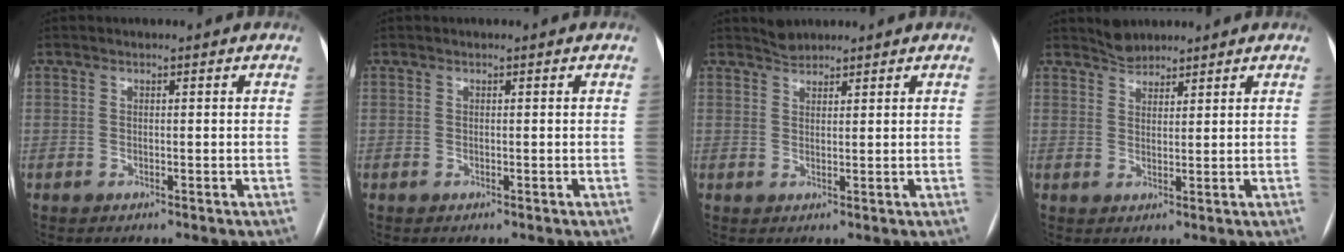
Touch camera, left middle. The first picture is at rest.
{"total": 0.0}
{"total": 1.8, "force": [1.7, 0.4, -0.1], "torque": [-0.002, 0.005, 0.033]}
{"total": 2.6, "force": [2.5, 0.8, -0.1], "torque": [-0.001, 0.007, 0.046]}